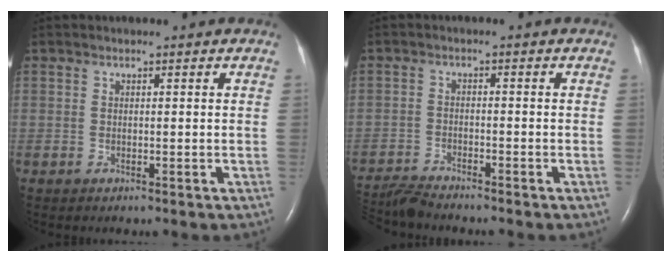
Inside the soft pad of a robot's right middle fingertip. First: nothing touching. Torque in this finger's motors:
{"motor_torque": [0.26, -0.40, 0.00, 0.03]}